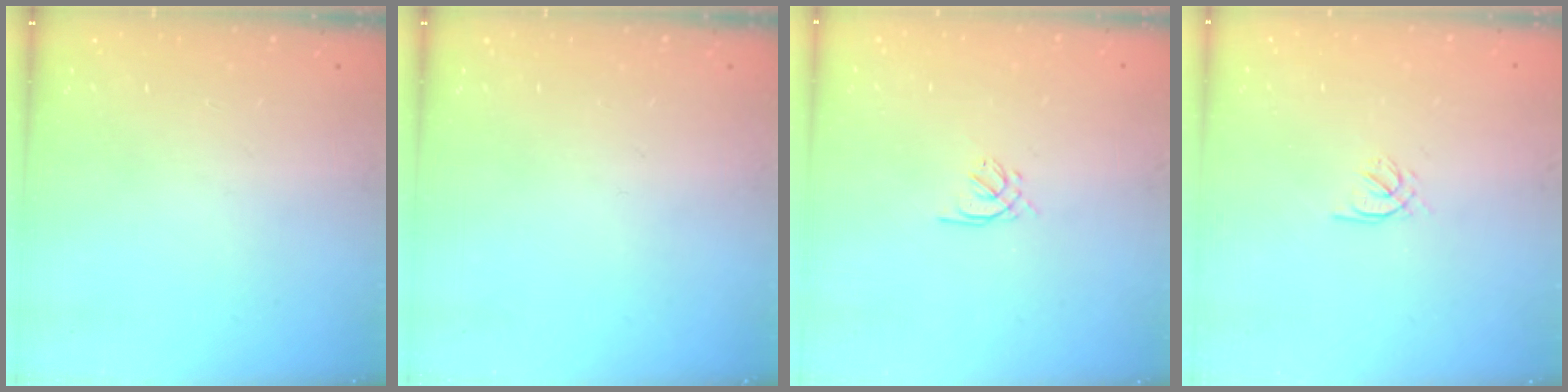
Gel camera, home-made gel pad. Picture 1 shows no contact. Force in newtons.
{"total": 0.0}
{"total": 1.2, "press": 1.0, "slide": 0.5}
{"total": 2.0, "press": 1.9, "slide": 0.5}